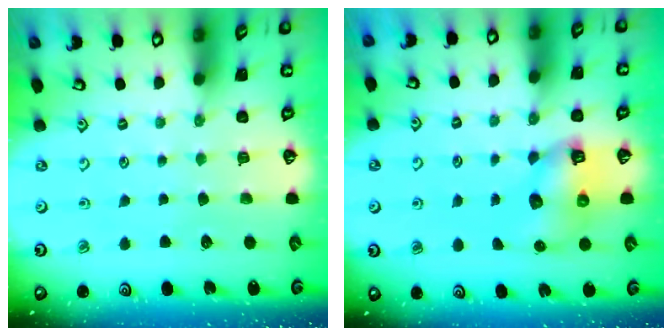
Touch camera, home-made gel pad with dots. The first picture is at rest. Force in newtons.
{"total": 9.3, "press": 9.2, "slide": 0.9}